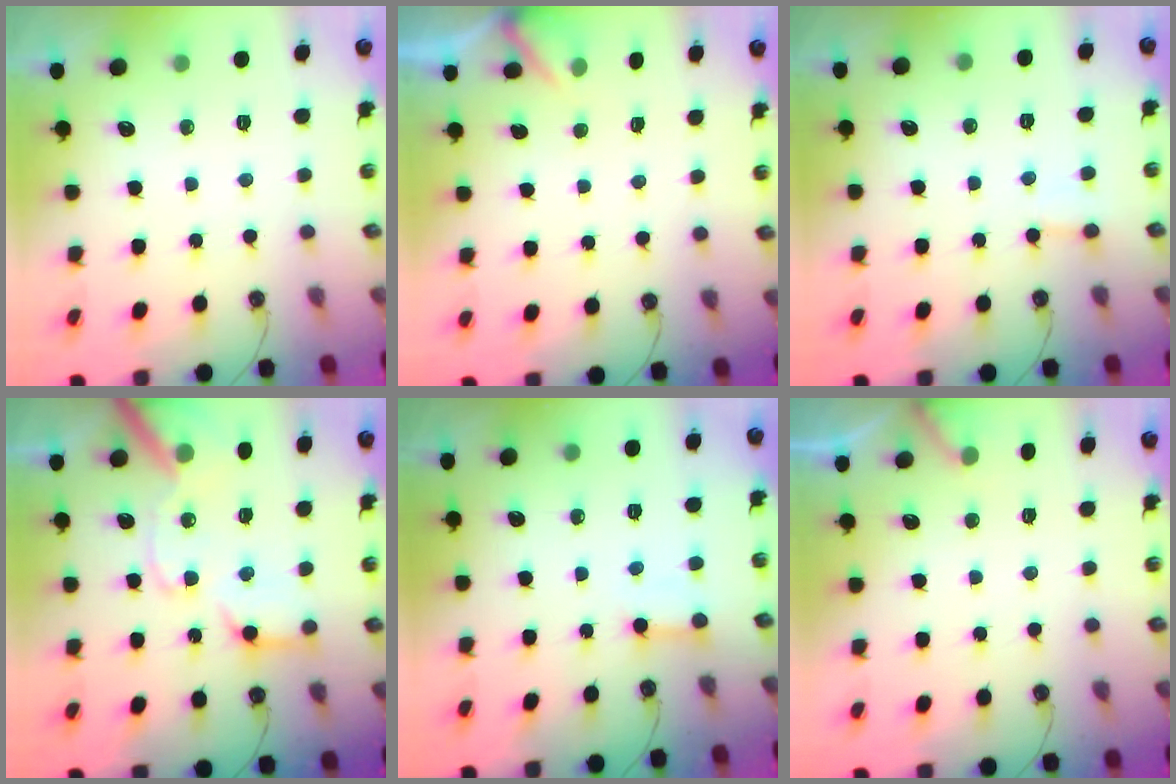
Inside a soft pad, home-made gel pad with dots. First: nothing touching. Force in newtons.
{"total": 2.9, "press": 2.9, "slide": 0.3}
{"total": 3.6, "press": 3.5, "slide": 0.3}
{"total": 17.8, "press": 17.6, "slide": 2.3}
{"total": 3.1, "press": 3.0, "slide": 0.6}
{"total": 4.2, "press": 4.1, "slide": 0.2}